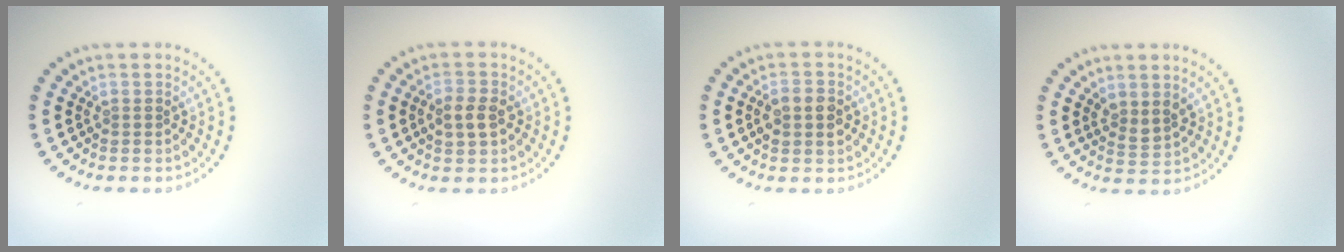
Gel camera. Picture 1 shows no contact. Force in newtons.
{"total": 2.6, "press": 2.6, "slide": 0.2}
{"total": 2.9, "press": 2.9, "slide": 0.1}
{"total": 1.7, "press": 1.4, "slide": 1.0}